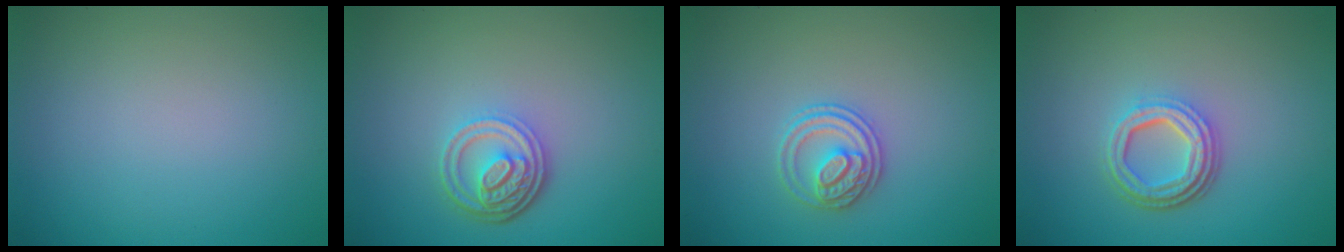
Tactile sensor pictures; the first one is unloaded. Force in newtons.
{"total": 4.5, "press": 3.3, "slide": 3.0}
{"total": 2.7, "press": 2.6, "slide": 0.7}
{"total": 4.3, "press": 3.3, "slide": 2.8}